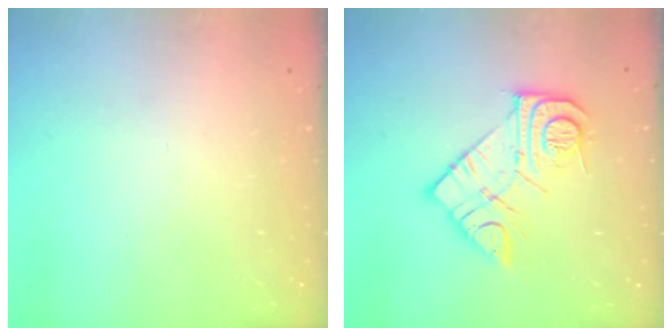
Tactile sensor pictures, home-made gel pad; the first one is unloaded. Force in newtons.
{"total": 13.4, "press": 13.4, "slide": 1.1}